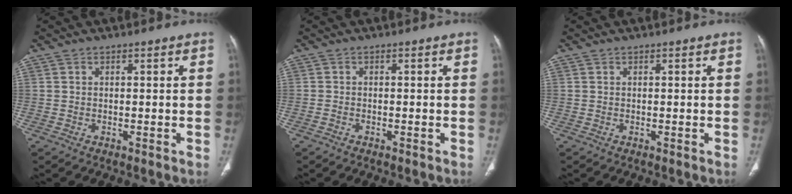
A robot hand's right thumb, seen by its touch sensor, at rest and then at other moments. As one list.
[{"total": 0.6, "force": [-0.6, 0.2, 0.1], "torque": [-0.008, 0.004, -0.012]}, {"total": 0.0}]